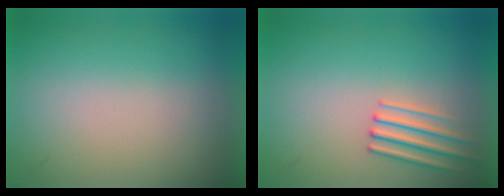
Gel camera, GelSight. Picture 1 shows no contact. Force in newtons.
{"total": 2.4}